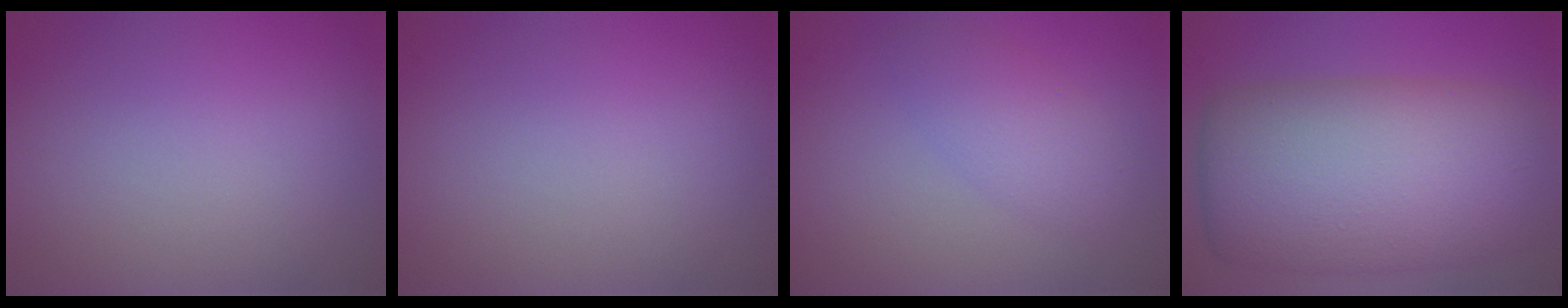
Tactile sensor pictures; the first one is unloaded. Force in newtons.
{"total": 0.0}
{"total": 2.8, "press": 2.8, "slide": 0.2}
{"total": 13.2, "press": 13.2, "slide": 0.4}